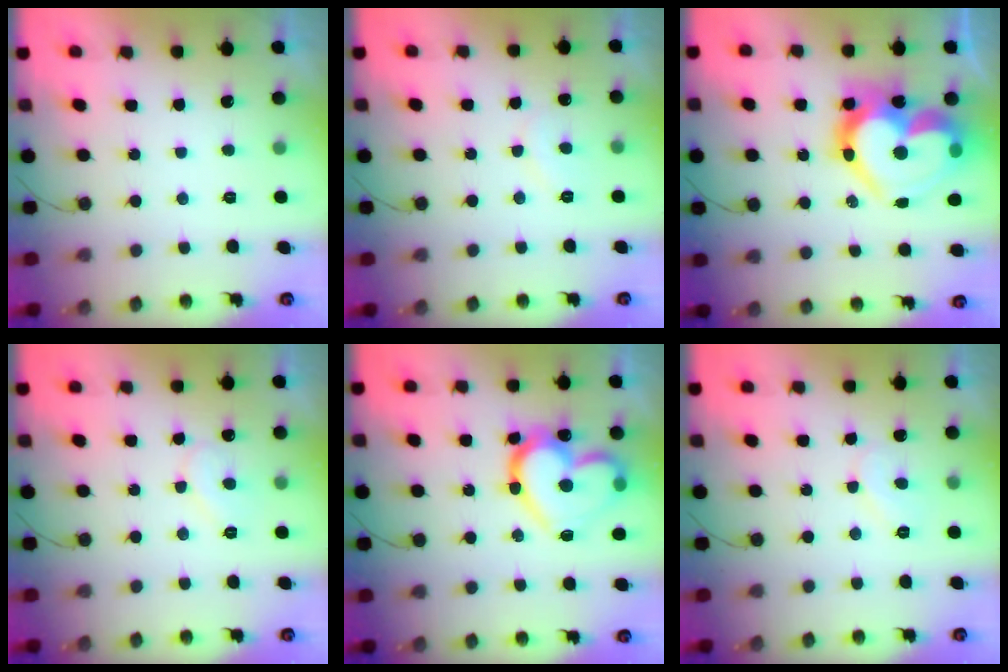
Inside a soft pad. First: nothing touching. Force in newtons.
{"total": 6.5, "press": 6.4, "slide": 0.6}
{"total": 25.5, "press": 25.4, "slide": 2.5}
{"total": 6.7, "press": 6.7, "slide": 0.5}
{"total": 21.0, "press": 20.9, "slide": 1.9}
{"total": 5.7, "press": 5.6, "slide": 0.6}